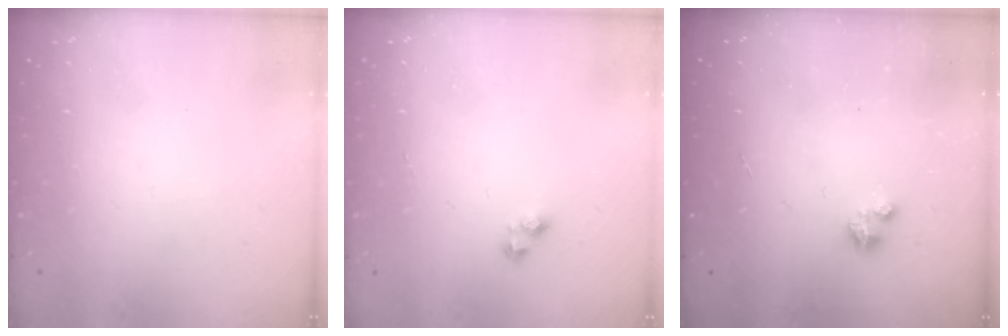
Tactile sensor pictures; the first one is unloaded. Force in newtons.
{"total": 2.0, "press": 2.0, "slide": 0.5}
{"total": 1.8, "press": 1.8, "slide": 0.2}